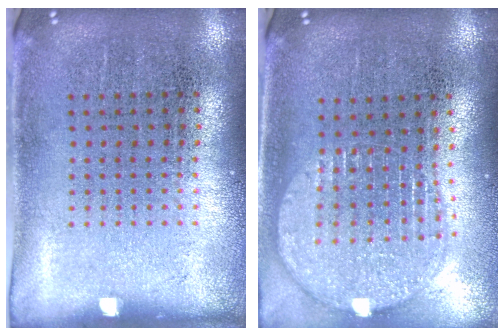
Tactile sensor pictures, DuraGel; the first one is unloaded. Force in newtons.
{"total": 1.9, "press": 1.6, "slide": 1.0}